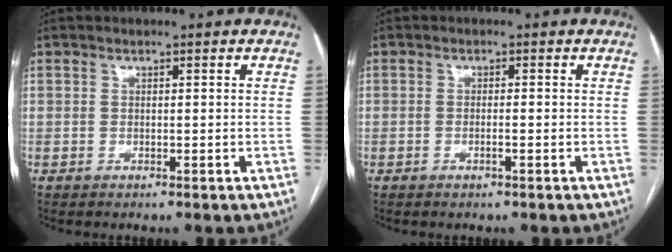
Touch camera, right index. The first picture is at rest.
{"total": 1.1, "force": [-0.4, 0.0, 1.0], "torque": [-0.019, 0.000, -0.007]}